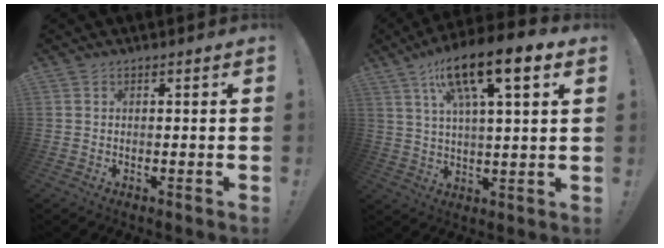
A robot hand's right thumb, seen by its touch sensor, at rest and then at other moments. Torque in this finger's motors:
{"motor_torque": [0.27, 0.89, 1.86, 0.80, 0.23]}